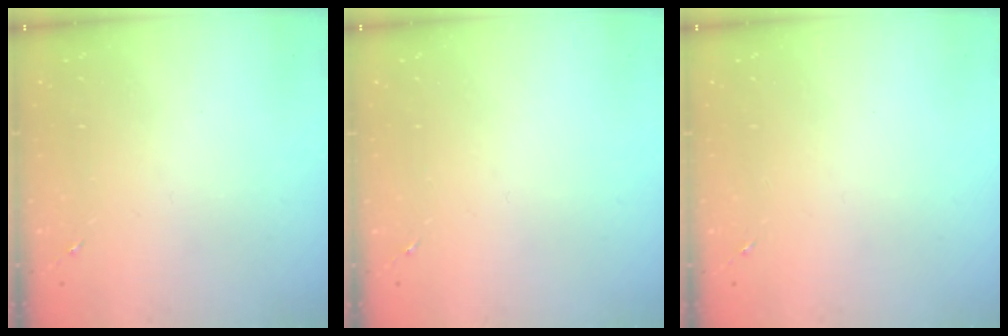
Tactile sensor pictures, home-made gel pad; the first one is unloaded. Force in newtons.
{"total": 0.0}
{"total": 0.0}